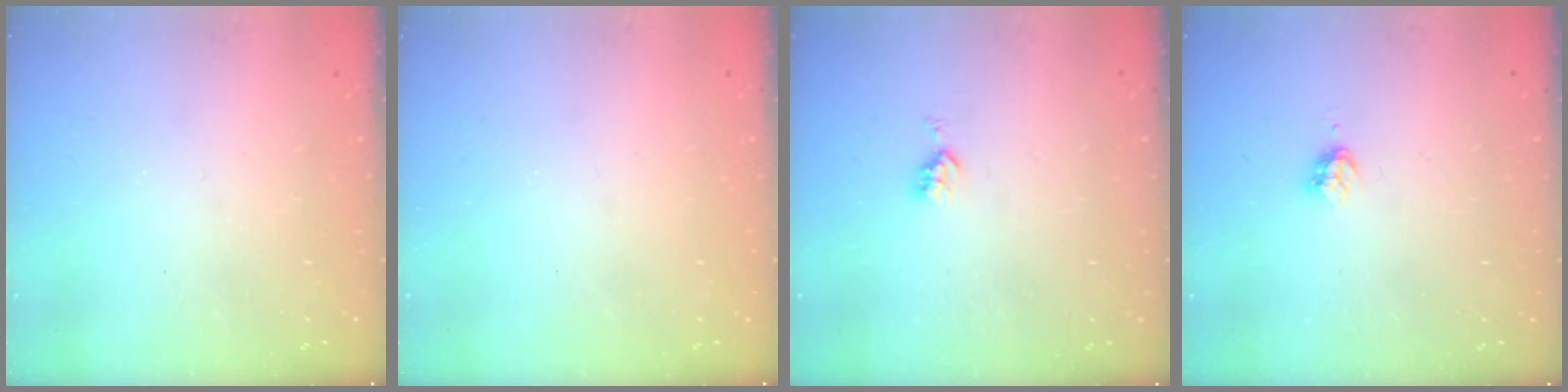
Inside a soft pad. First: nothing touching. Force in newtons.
{"total": 0.0}
{"total": 4.4, "press": 4.3, "slide": 0.6}
{"total": 3.2, "press": 3.1, "slide": 0.5}